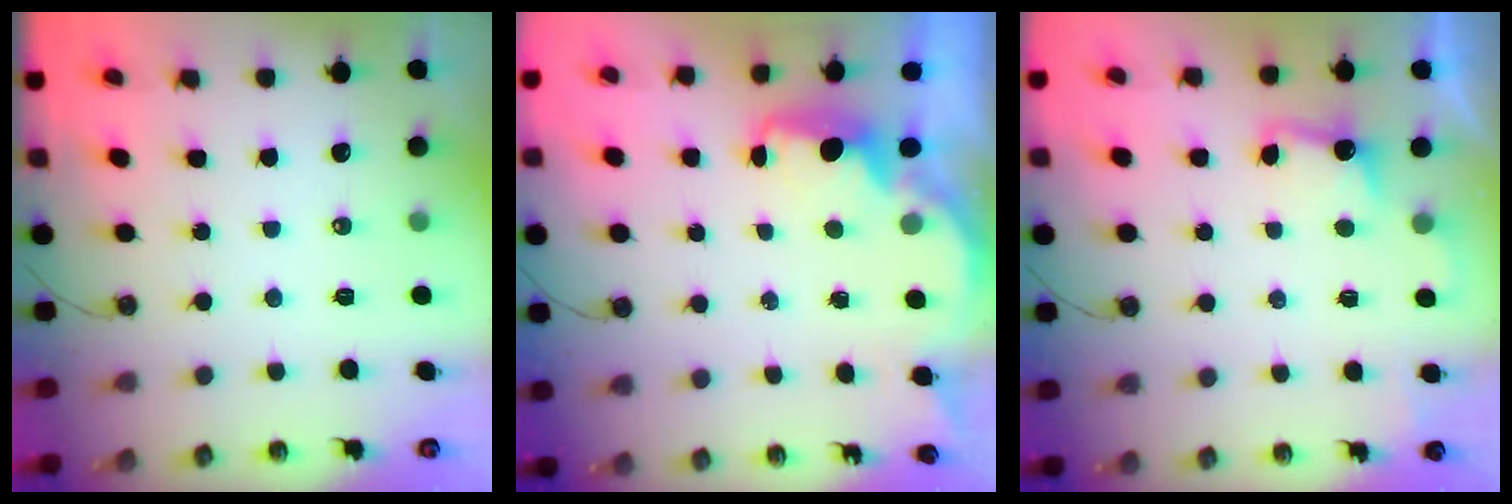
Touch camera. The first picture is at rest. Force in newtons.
{"total": 2.4, "press": 2.3, "slide": 0.8}
{"total": 2.9, "press": 2.7, "slide": 1.0}